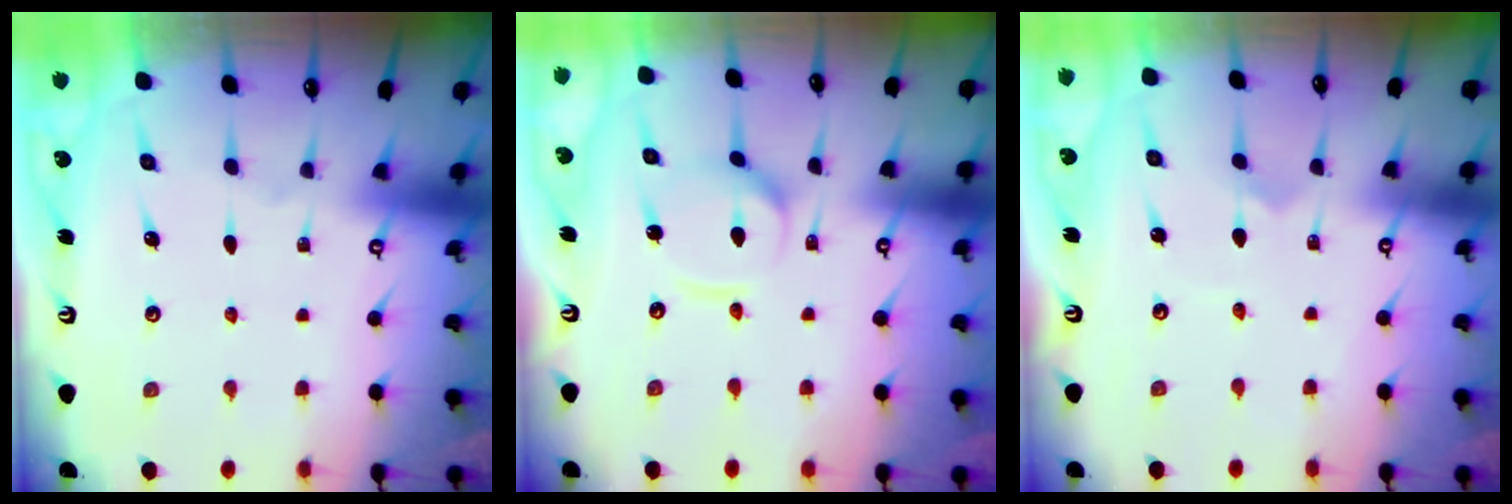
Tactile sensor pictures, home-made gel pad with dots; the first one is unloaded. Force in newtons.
{"total": 6.3, "press": 6.2, "slide": 0.5}
{"total": 1.8, "press": 1.8, "slide": 0.2}